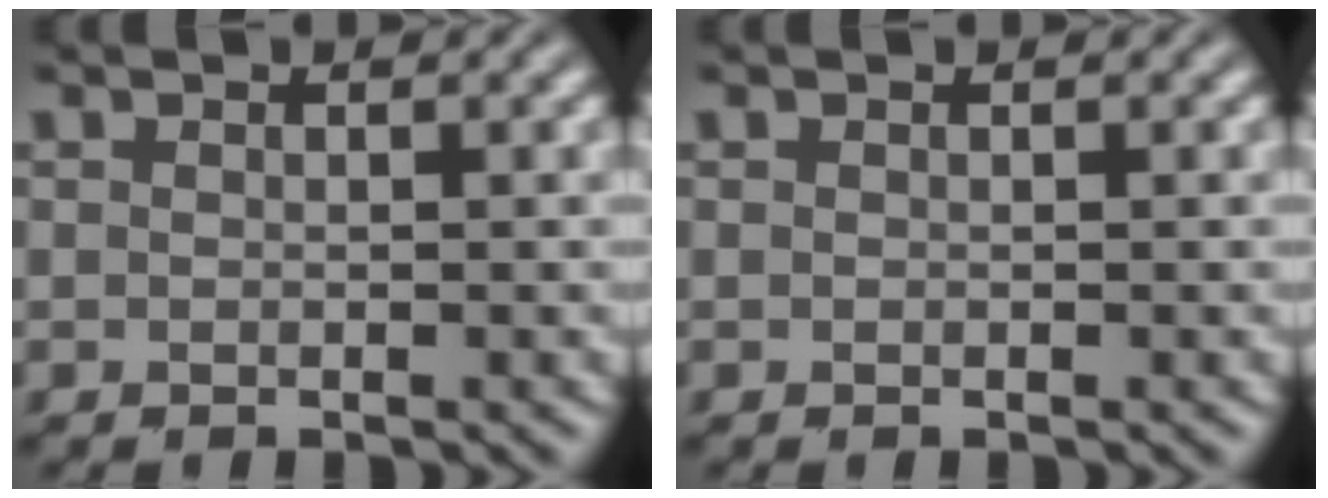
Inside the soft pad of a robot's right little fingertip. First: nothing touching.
{"total": 0.0}